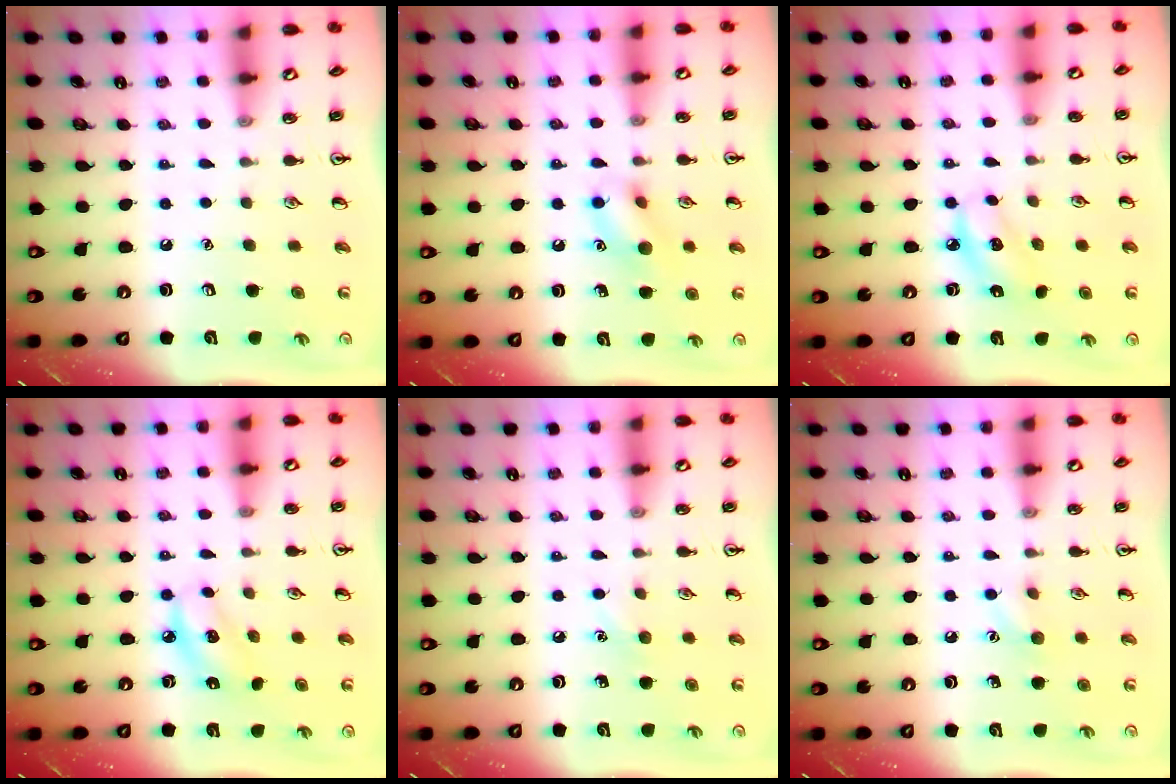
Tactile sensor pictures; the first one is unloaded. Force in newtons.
{"total": 10.5, "press": 10.4, "slide": 0.9}
{"total": 5.4, "press": 5.4, "slide": 1.0}
{"total": 5.4, "press": 5.4, "slide": 1.0}
{"total": 5.0, "press": 4.7, "slide": 1.5}
{"total": 5.8, "press": 5.5, "slide": 1.9}